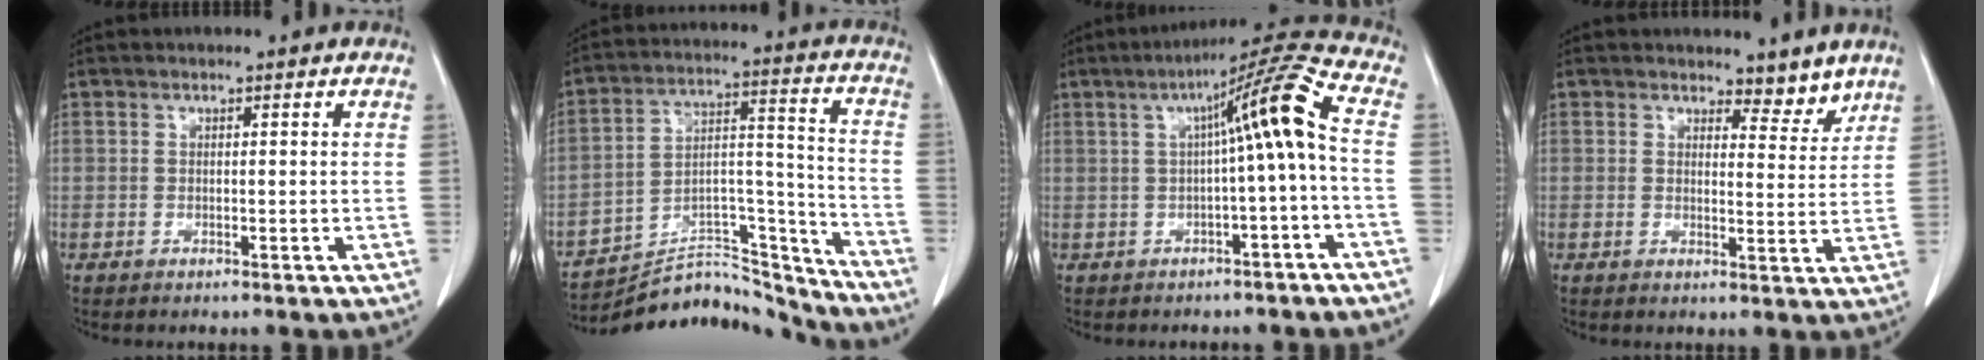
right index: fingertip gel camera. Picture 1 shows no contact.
{"total": 17.8, "force": [-17.5, 3.1, 1.2], "torque": [-0.014, 0.066, -0.270]}
{"total": 9.5, "force": [0.1, -0.6, 9.5], "torque": [-0.141, 0.028, 0.000]}
{"total": 3.9, "force": [3.4, 1.8, 0.9], "torque": [0.000, -0.016, 0.039]}